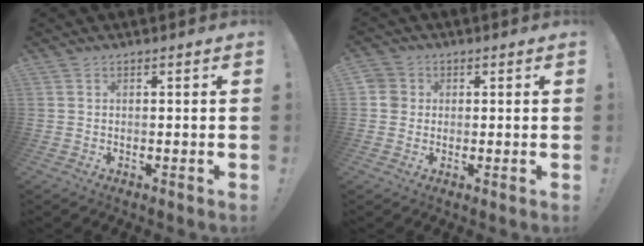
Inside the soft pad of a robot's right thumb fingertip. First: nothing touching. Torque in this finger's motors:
{"motor_torque": [0.48, 0.38, 0.20, -0.12, -0.03]}